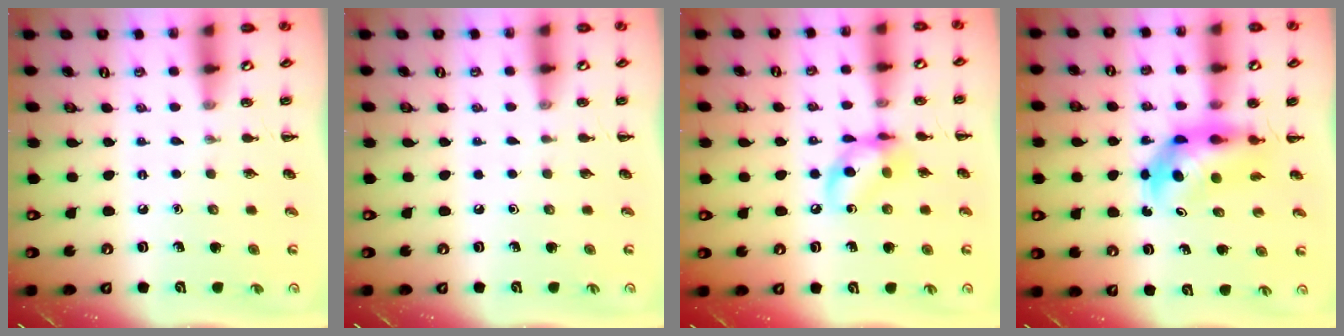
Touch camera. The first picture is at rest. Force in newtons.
{"total": 0.0}
{"total": 10.2, "press": 10.1, "slide": 1.0}
{"total": 6.1, "press": 6.0, "slide": 0.9}